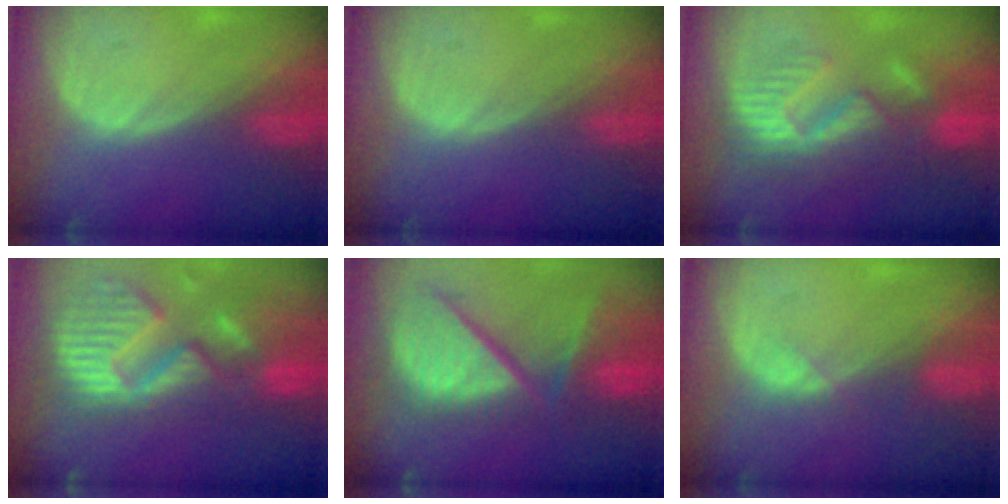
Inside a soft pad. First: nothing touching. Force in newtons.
{"total": 0.0}
{"total": 8.9, "press": 8.7, "slide": 1.5}
{"total": 14.2, "press": 11.8, "slide": 7.8}
{"total": 13.1, "press": 10.9, "slide": 7.3}
{"total": 1.9, "press": 1.7, "slide": 0.9}